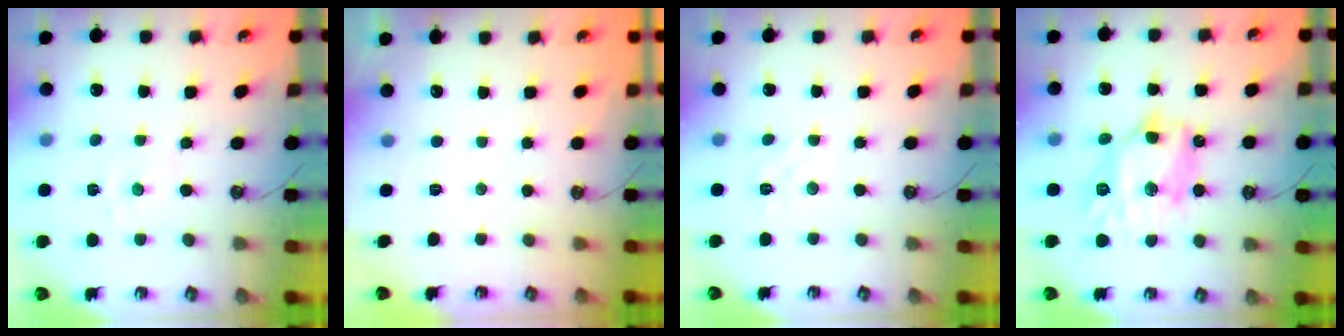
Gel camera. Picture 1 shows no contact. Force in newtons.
{"total": 0.0}
{"total": 2.4, "press": 2.4, "slide": 0.3}
{"total": 14.7, "press": 14.6, "slide": 1.7}